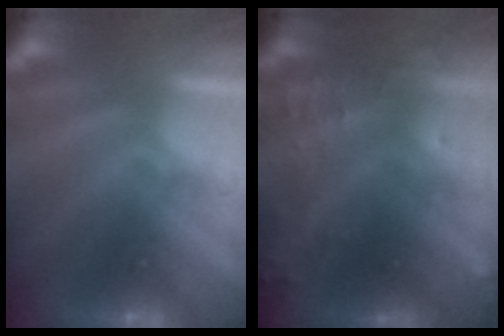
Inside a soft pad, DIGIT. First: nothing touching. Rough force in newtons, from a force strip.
{"total": 8.5}